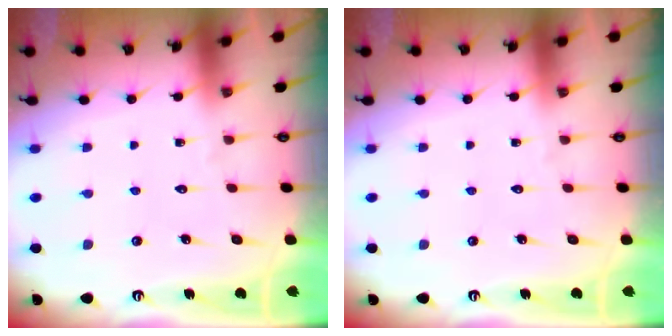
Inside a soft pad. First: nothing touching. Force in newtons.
{"total": 0.0}